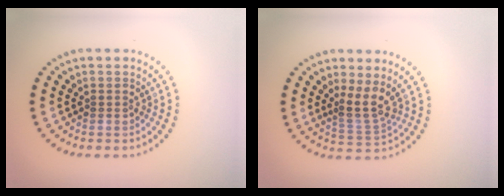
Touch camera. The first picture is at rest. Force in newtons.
{"total": 2.9, "press": 2.0, "slide": 2.1}